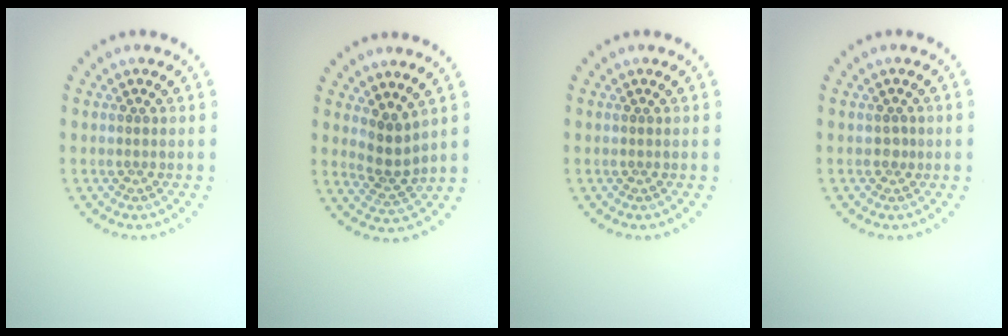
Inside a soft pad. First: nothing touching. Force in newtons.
{"total": 2.5, "press": 1.9, "slide": 1.7}
{"total": 0.0}
{"total": 0.7, "press": 0.6, "slide": 0.3}